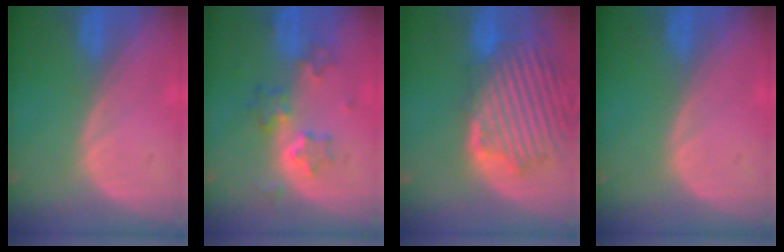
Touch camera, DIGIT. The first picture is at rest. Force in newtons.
{"total": 6.0, "press": 5.8, "slide": 1.8}
{"total": 13.5, "press": 11.7, "slide": 6.7}
{"total": 0.0}